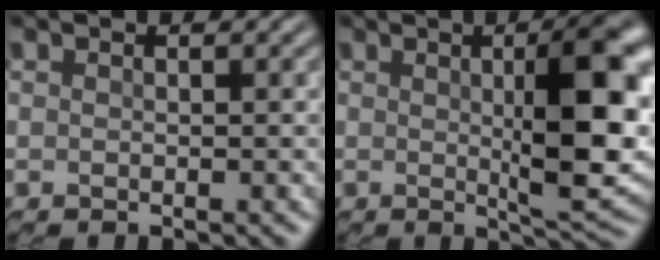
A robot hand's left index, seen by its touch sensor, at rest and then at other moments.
{"total": 8.8, "force": [1.0, 2.2, 8.4], "torque": [-0.120, 0.003, 0.017]}